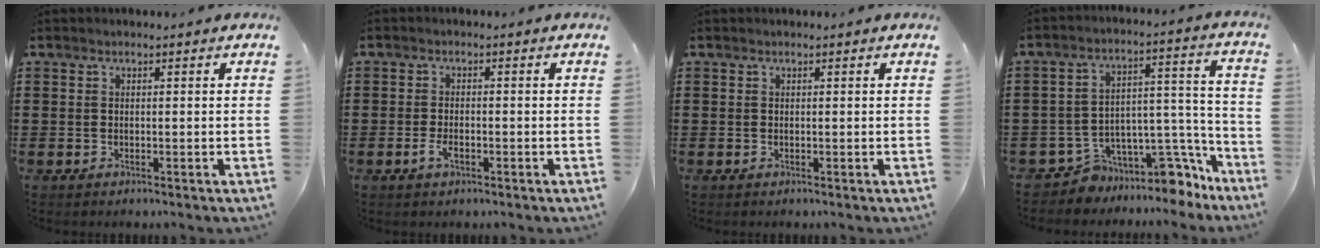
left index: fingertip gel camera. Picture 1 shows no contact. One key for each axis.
{"total": 2.2, "fx": -0.9, "fy": 1.0, "fz": 1.8, "tx": -0.042, "ty": -0.001, "tz": -0.018}
{"total": 0.0}
{"total": 8.8, "fx": -8.0, "fy": 2.8, "fz": 2.4, "tx": -0.027, "ty": 0.013, "tz": -0.146}